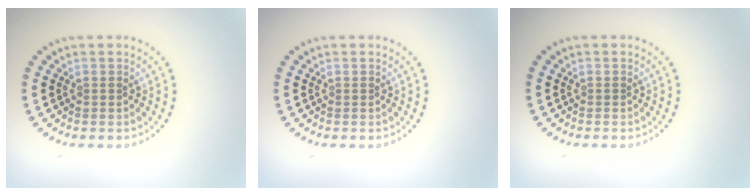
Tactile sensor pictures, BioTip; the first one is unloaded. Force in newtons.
{"total": 0.0}
{"total": 0.0}